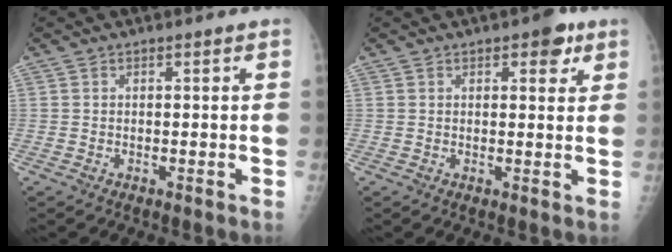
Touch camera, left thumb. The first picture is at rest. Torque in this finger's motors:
{"motor_torque": [1.31, 1.12, 0.16, -0.17, 0.00]}